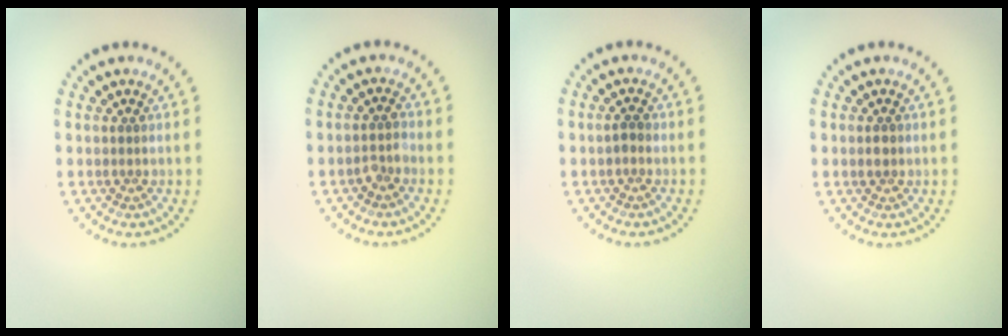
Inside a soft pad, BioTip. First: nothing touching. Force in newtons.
{"total": 1.2, "press": 1.0, "slide": 0.6}
{"total": 1.0, "press": 0.9, "slide": 0.1}
{"total": 1.2, "press": 1.2, "slide": 0.1}